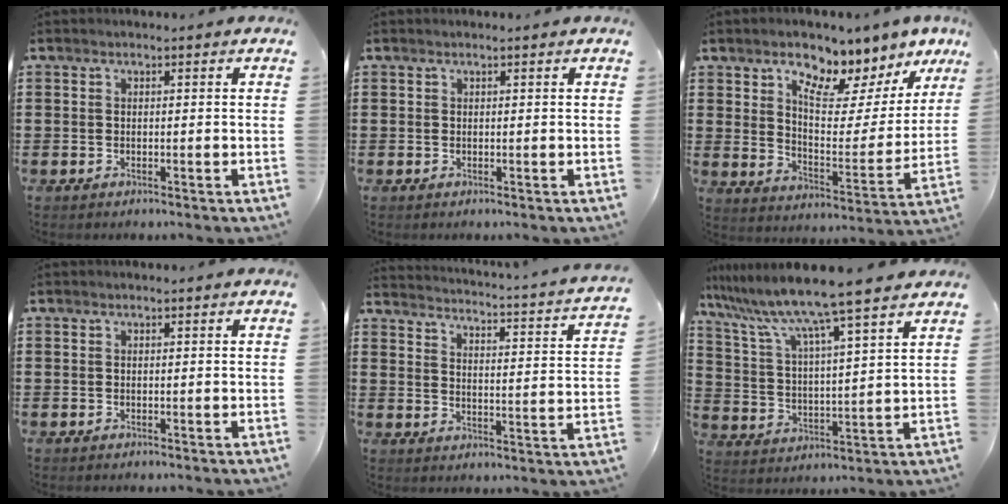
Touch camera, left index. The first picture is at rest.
{"total": 0.0}
{"total": 9.4, "force": [7.7, 3.1, 4.6], "torque": [-0.082, -0.052, 0.130]}
{"total": 0.0}
{"total": 2.2, "force": [1.9, -0.7, 0.9], "torque": [-0.033, -0.031, 0.018]}
{"total": 9.5, "force": [8.3, -1.0, 4.5], "torque": [-0.121, -0.055, 0.136]}